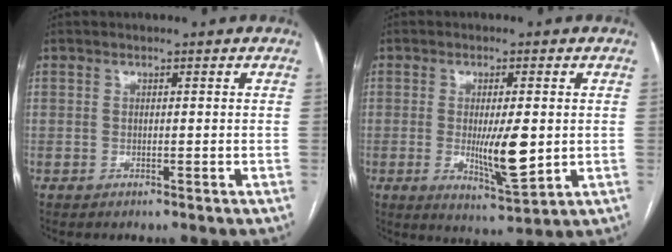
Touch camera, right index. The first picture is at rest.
{"total": 8.0, "force": [-0.4, 1.6, 7.8], "torque": [-0.133, -0.018, -0.002]}